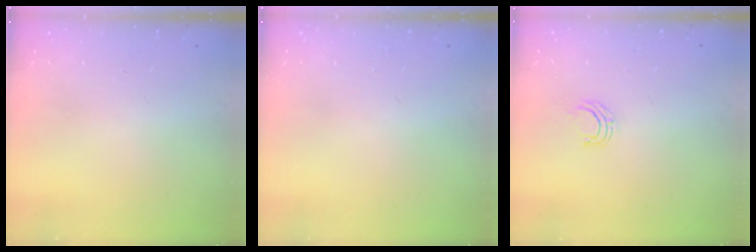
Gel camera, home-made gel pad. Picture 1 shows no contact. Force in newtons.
{"total": 0.0}
{"total": 4.1, "press": 4.1, "slide": 0.3}